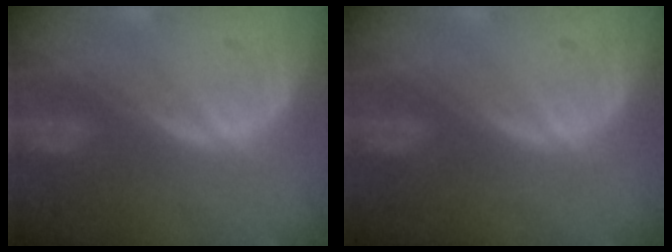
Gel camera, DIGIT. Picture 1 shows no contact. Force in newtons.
{"total": 0.0}